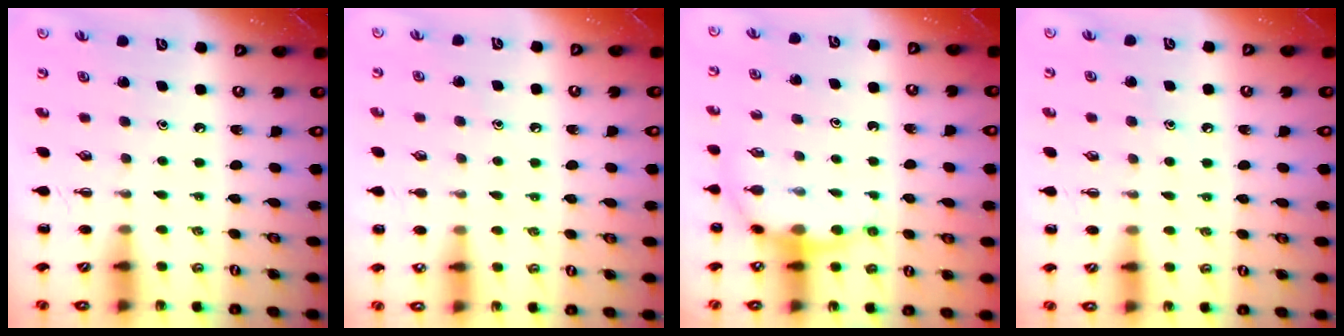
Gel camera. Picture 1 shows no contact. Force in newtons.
{"total": 5.9, "press": 5.6, "slide": 1.7}
{"total": 7.2, "press": 7.0, "slide": 1.6}
{"total": 5.6, "press": 5.4, "slide": 1.6}